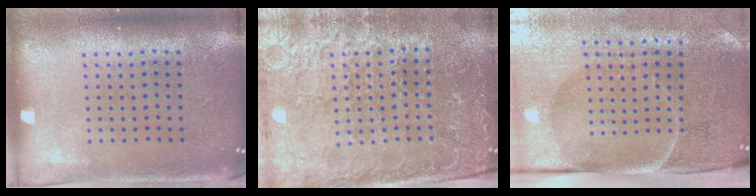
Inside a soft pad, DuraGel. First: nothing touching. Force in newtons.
{"total": 4.0, "press": 3.9, "slide": 1.1}
{"total": 5.0, "press": 4.0, "slide": 3.0}